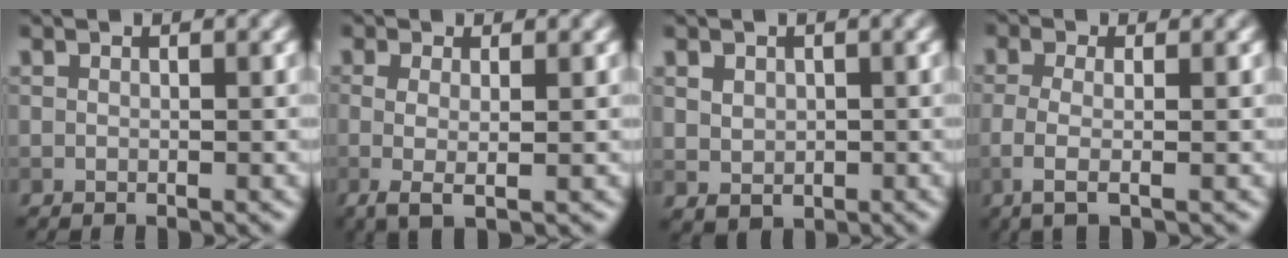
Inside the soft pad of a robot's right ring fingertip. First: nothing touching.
{"total": 2.7, "force": [-0.2, 0.7, 2.6], "torque": [-0.043, -0.004, -0.004]}
{"total": 2.0, "force": [0.5, 1.7, 0.9], "torque": [-0.019, -0.004, 0.013]}
{"total": 2.9, "force": [-0.5, 1.0, 2.7], "torque": [-0.052, -0.008, -0.012]}